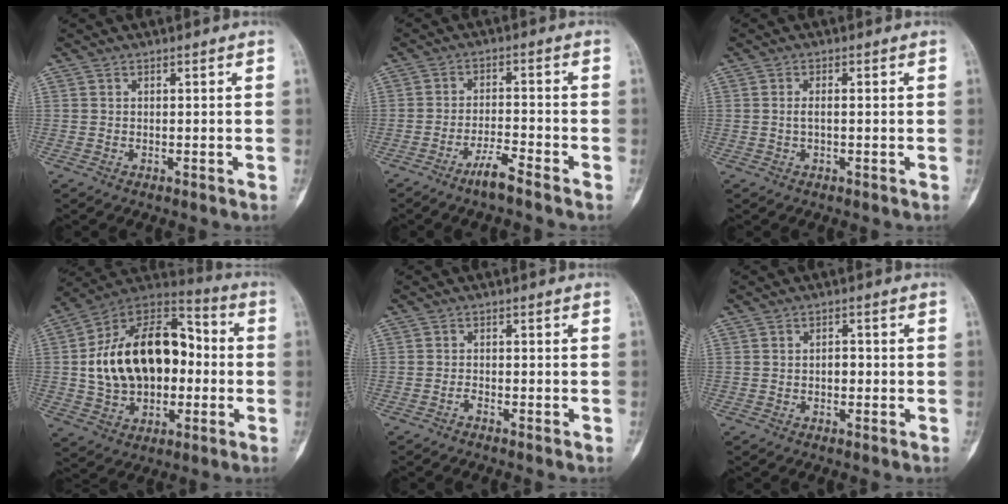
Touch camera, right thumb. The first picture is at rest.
{"total": 4.8, "force": [-3.7, 0.3, 3.1], "torque": [-0.063, 0.021, -0.072]}
{"total": 1.5, "force": [-0.1, 0.5, 1.4], "torque": [-0.032, 0.006, -0.002]}
{"total": 23.7, "force": [0.3, 15.4, 18.0], "torque": [-0.278, 0.038, 0.009]}
{"total": 0.9, "force": [-0.8, 0.0, 0.3], "torque": [-0.008, 0.005, -0.017]}
{"total": 1.8, "force": [-0.2, 1.2, 1.3], "torque": [-0.013, 0.004, -0.005]}